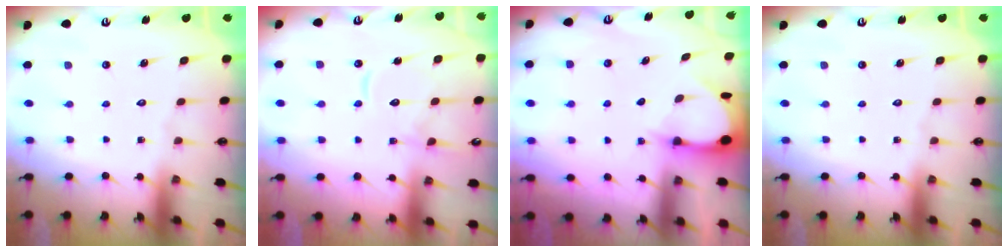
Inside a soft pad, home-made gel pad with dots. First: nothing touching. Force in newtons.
{"total": 11.9, "press": 11.8, "slide": 1.1}
{"total": 3.4, "press": 3.4, "slide": 0.3}
{"total": 0.0}